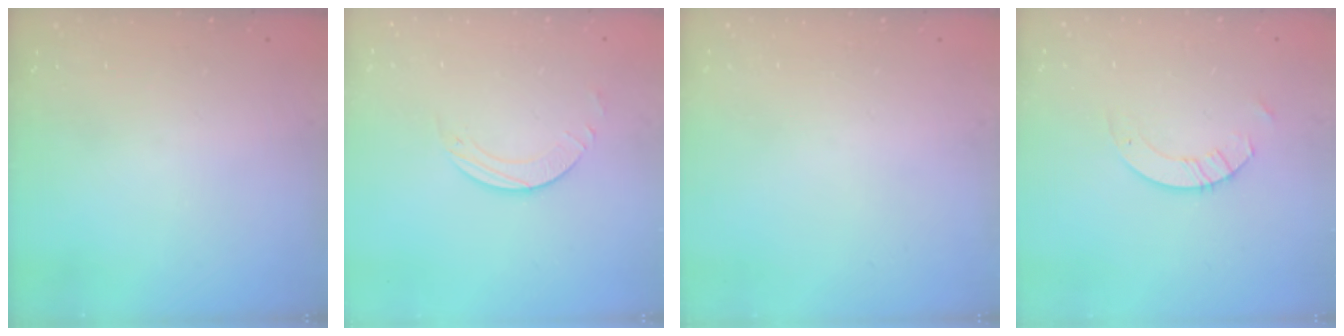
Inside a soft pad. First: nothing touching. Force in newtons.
{"total": 2.5, "press": 2.5, "slide": 0.2}
{"total": 0.0}
{"total": 4.4, "press": 4.3, "slide": 0.4}